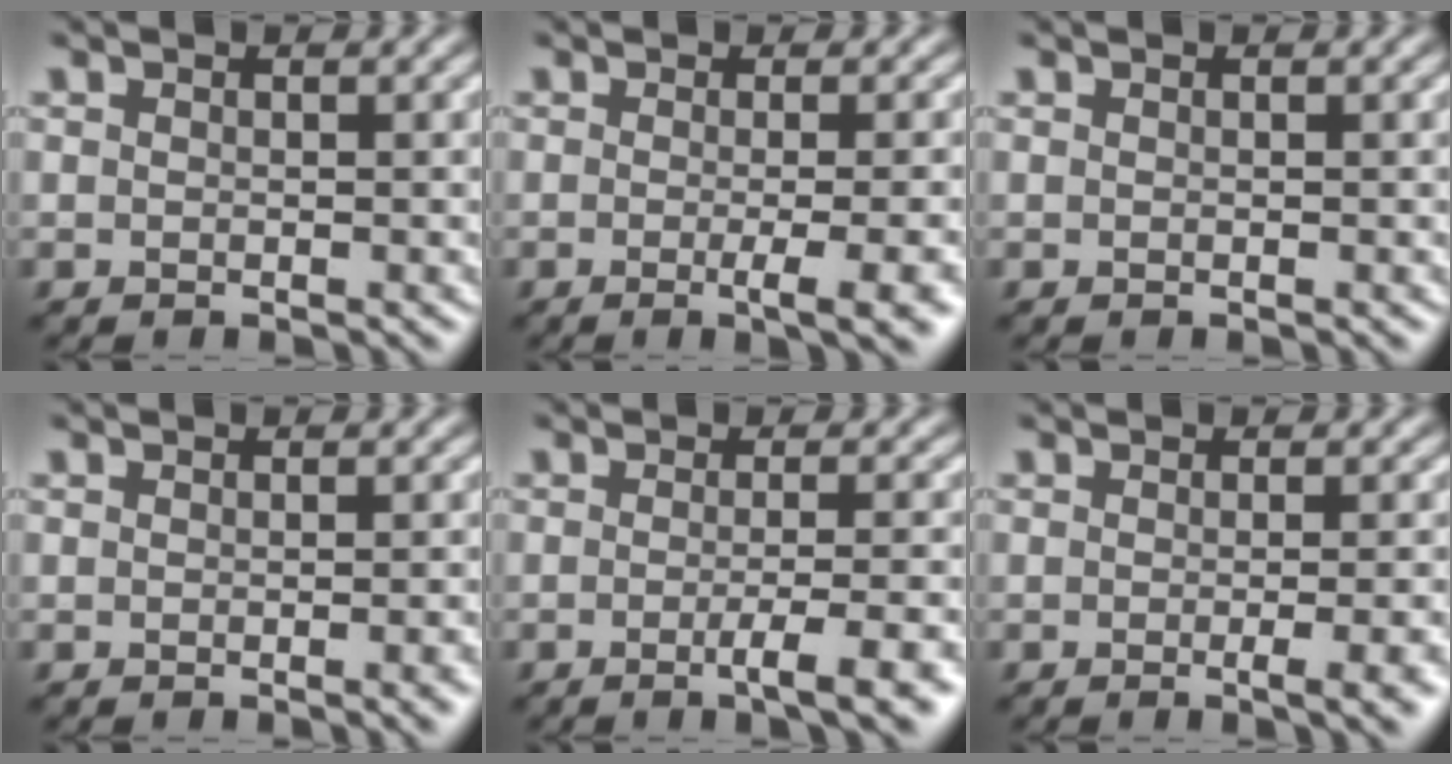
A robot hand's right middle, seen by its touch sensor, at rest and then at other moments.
{"total": 4.9, "force": [-1.0, 1.5, 4.5], "torque": [-0.048, -0.007, -0.012]}
{"total": 0.0}
{"total": 1.7, "force": [-0.5, 0.5, 1.6], "torque": [-0.013, -0.003, -0.006]}
{"total": 4.3, "force": [-1.5, 0.9, 3.9], "torque": [-0.050, -0.002, -0.026]}
{"total": 4.0, "force": [-0.9, 1.3, 3.7], "torque": [-0.033, -0.005, -0.011]}